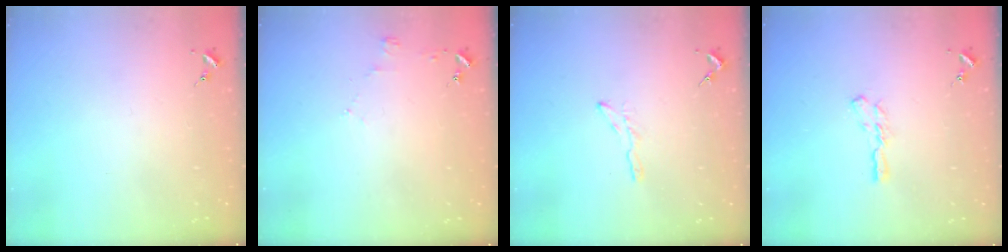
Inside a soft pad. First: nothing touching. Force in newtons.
{"total": 3.5, "press": 3.5, "slide": 0.4}
{"total": 3.4, "press": 3.4, "slide": 0.3}
{"total": 6.1, "press": 6.1, "slide": 0.2}